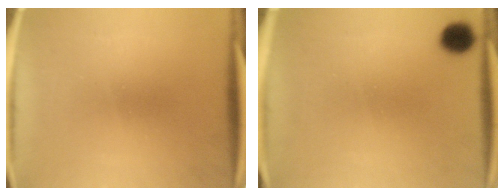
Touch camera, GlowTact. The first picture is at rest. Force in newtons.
{"total": 4.0}